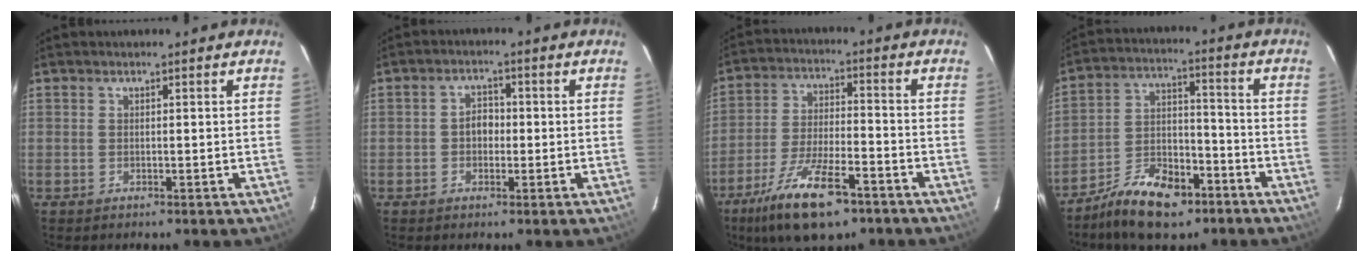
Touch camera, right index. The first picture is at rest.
{"total": 3.2, "force": [-0.4, 2.6, 1.9], "torque": [-0.032, 0.011, -0.006]}
{"total": 15.2, "force": [-9.7, 5.0, 10.6], "torque": [-0.219, -0.026, -0.172]}
{"total": 13.6, "force": [-9.4, 6.3, 7.6], "torque": [-0.153, 0.009, -0.159]}